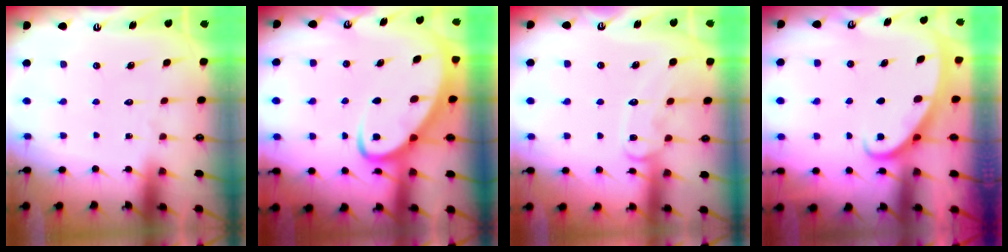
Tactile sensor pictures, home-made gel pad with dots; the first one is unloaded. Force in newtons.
{"total": 5.4, "press": 5.4, "slide": 0.5}
{"total": 9.9, "press": 9.9, "slide": 0.3}
{"total": 2.3, "press": 2.3, "slide": 0.2}